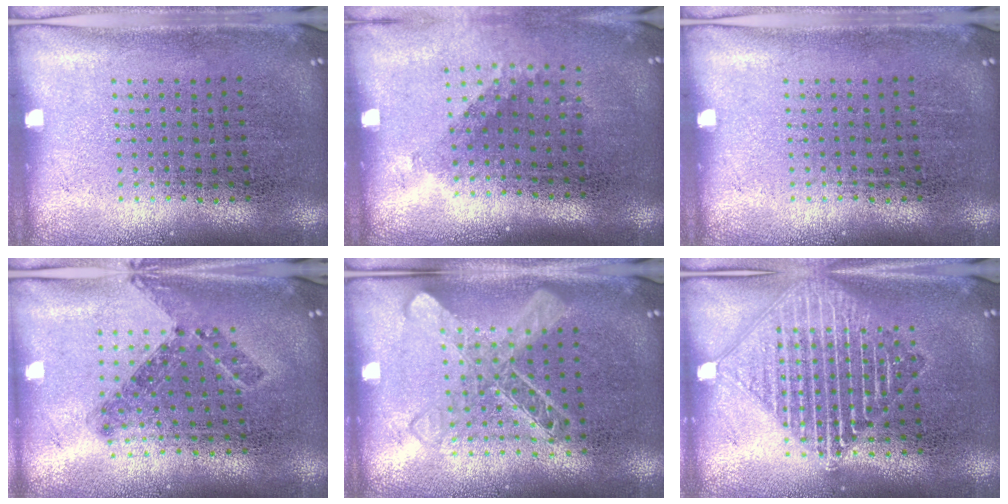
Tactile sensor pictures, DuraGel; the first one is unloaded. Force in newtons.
{"total": 1.3, "press": 0.9, "slide": 0.9}
{"total": 0.0}
{"total": 0.8, "press": 0.8, "slide": 0.3}
{"total": 1.5, "press": 1.5, "slide": 0.3}
{"total": 3.3, "press": 3.3, "slide": 0.4}